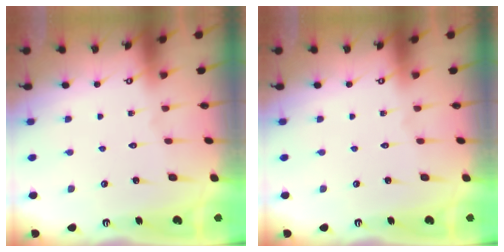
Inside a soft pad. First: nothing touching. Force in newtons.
{"total": 0.0}